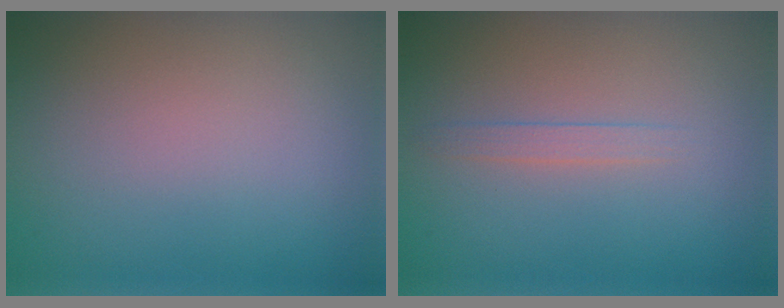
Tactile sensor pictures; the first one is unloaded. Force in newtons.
{"total": 1.2, "press": 1.2, "slide": 0.1}